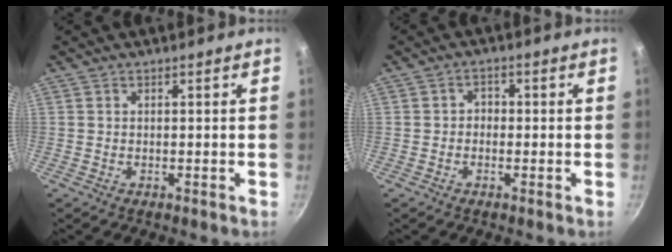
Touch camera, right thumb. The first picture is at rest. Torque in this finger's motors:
{"motor_torque": [-0.36, -0.26, -0.22, 0.22, -0.03]}